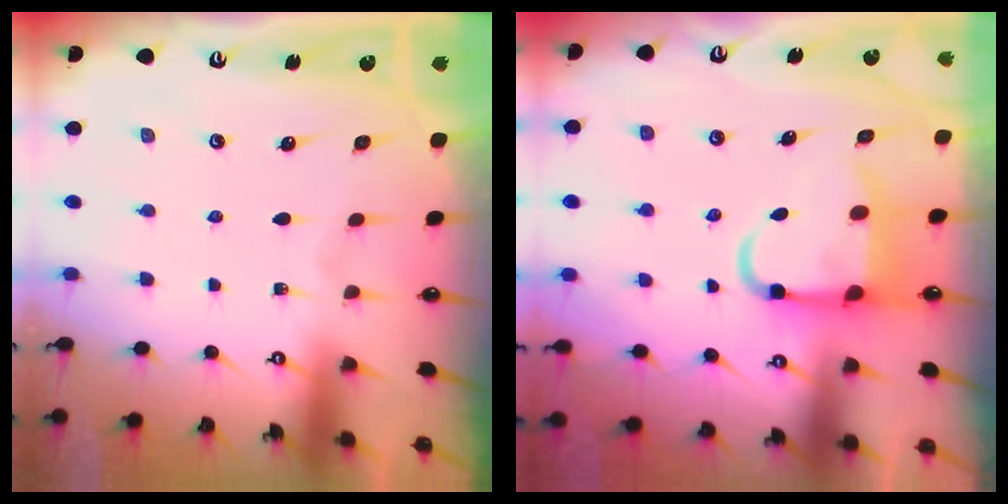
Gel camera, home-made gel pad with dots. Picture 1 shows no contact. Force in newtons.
{"total": 7.7, "press": 7.5, "slide": 1.5}